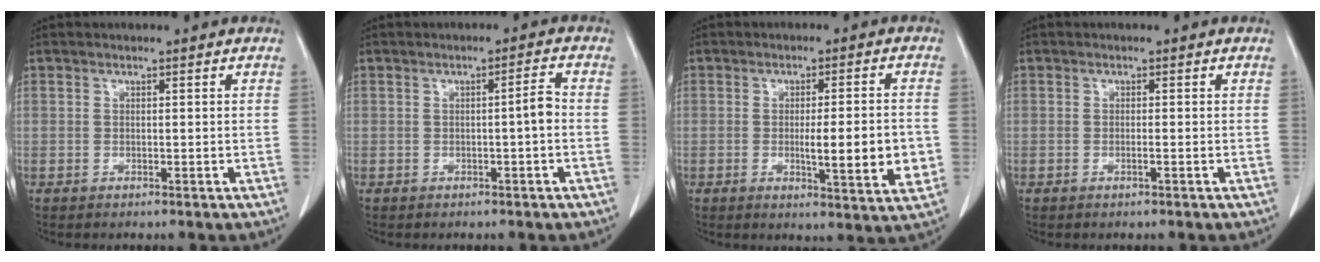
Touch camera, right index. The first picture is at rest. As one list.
[{"total": 2.3, "force": [-0.4, 0.0, 2.2], "torque": [-0.031, 0.002, -0.008]}, {"total": 9.3, "force": [-1.5, 1.0, 9.1], "torque": [-0.125, -0.011, -0.019]}, {"total": 0.6, "force": [-0.3, -0.1, 0.5], "torque": [-0.011, 0.001, -0.005]}]